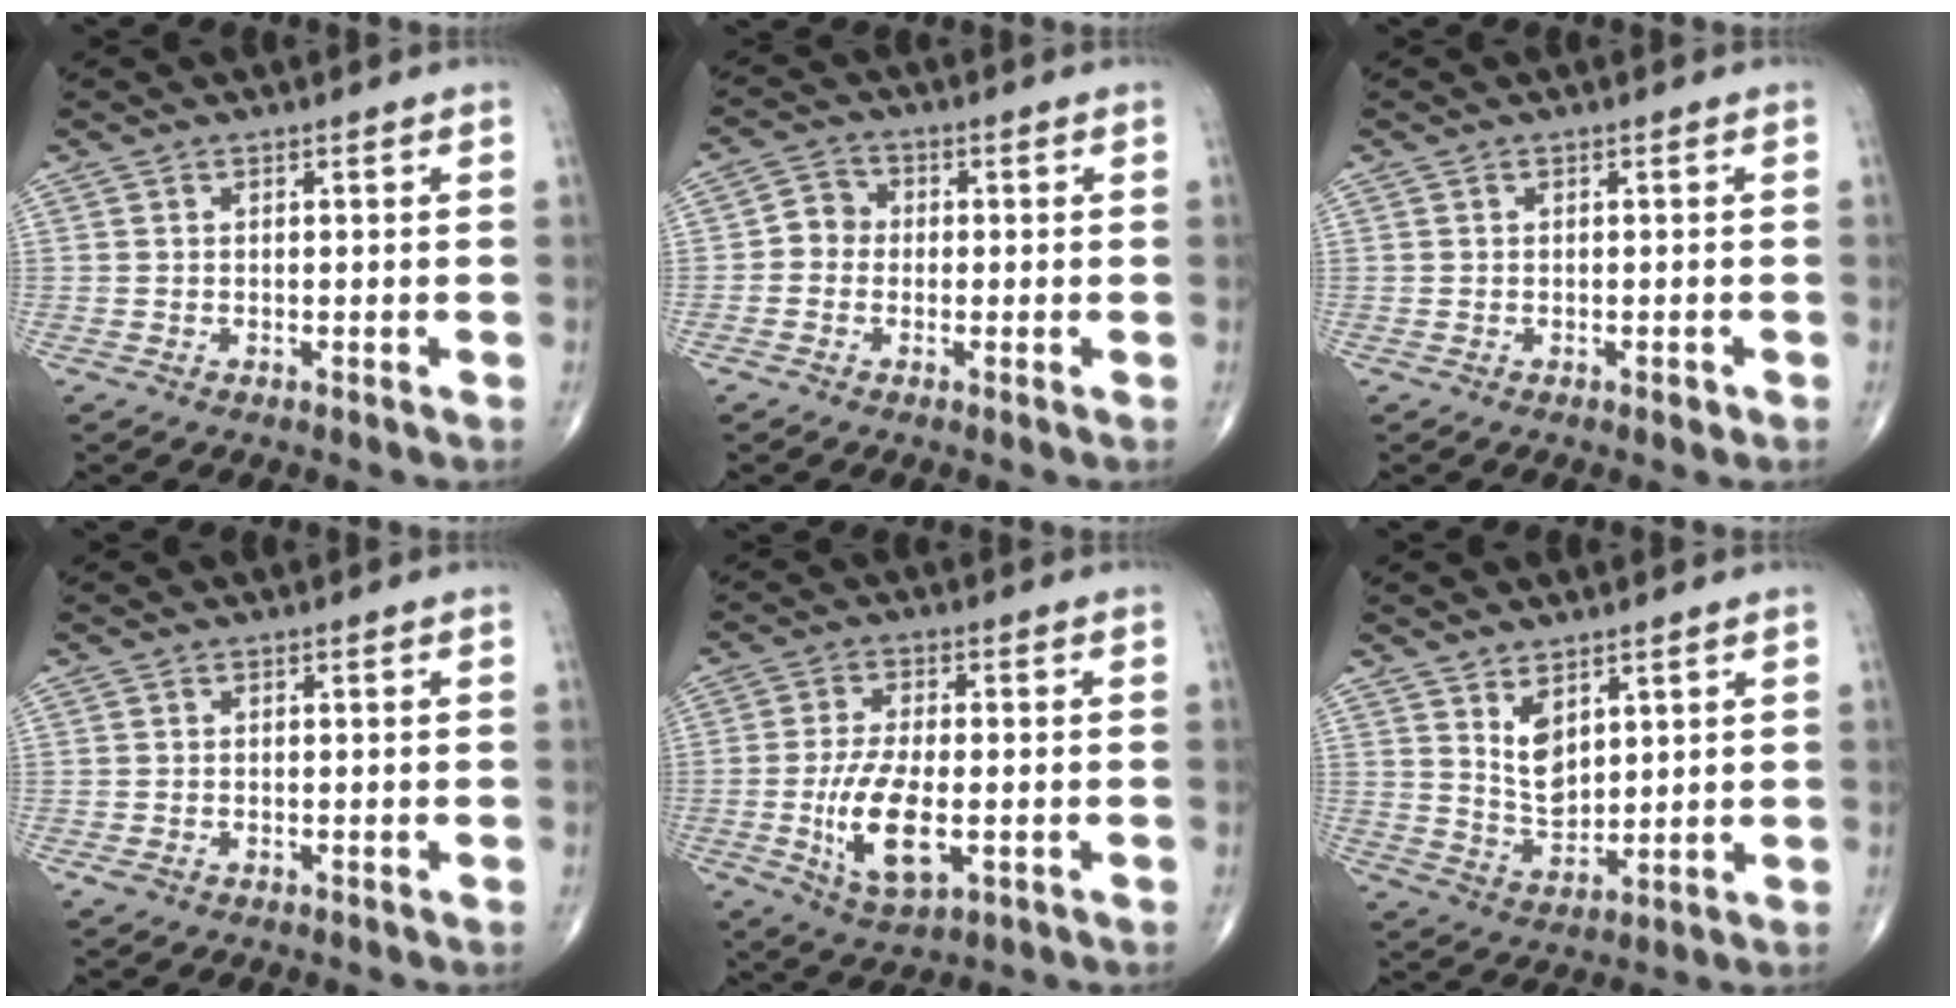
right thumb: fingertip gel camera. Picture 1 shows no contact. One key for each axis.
{"total": 3.9, "fx": -0.6, "fy": 3.5, "fz": 1.6, "tx": -0.008, "ty": 0.013, "tz": -0.022}
{"total": 0.8, "fx": -0.4, "fy": 0.4, "fz": 0.6, "tx": -0.006, "ty": 0.000, "tz": -0.005}
{"total": 1.3, "fx": -0.5, "fy": 0.9, "fz": 0.8, "tx": -0.019, "ty": 0.001, "tz": -0.008}
{"total": 11.2, "fx": -2.3, "fy": 4.9, "fz": 9.8, "tx": -0.187, "ty": -0.005, "tz": -0.036}
{"total": 6.4, "fx": 3.0, "fy": 3.7, "fz": 4.2, "tx": -0.061, "ty": -0.032, "tz": 0.068}